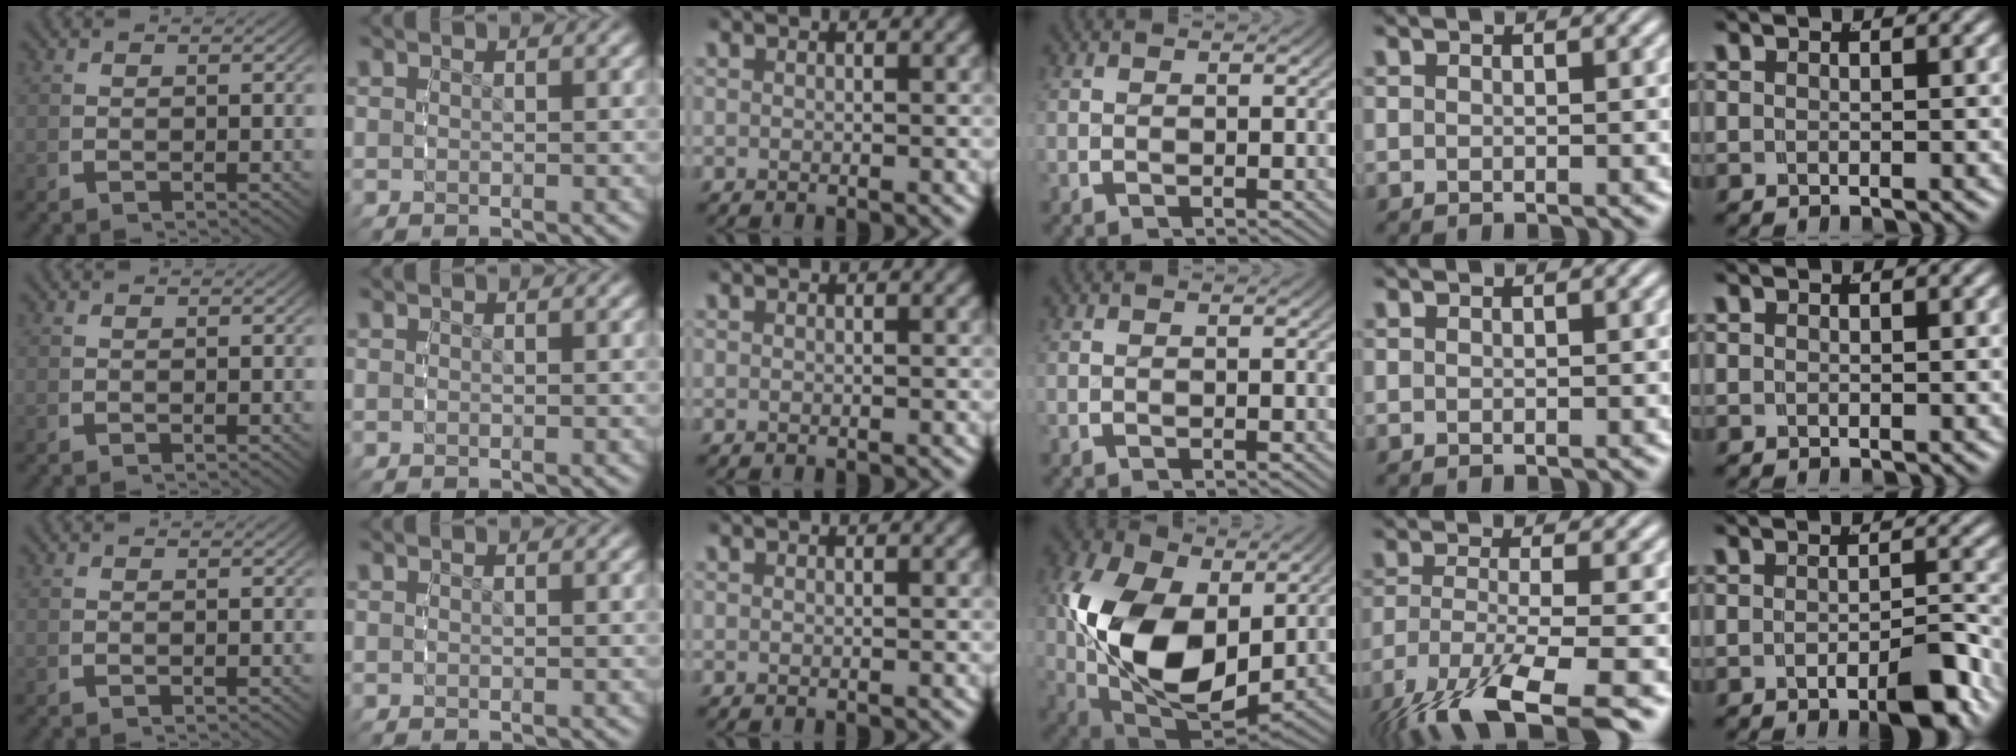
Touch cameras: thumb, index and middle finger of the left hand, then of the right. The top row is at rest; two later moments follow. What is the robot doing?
{"motion": "grasp_and_lifting", "object": "ethernet cable"}